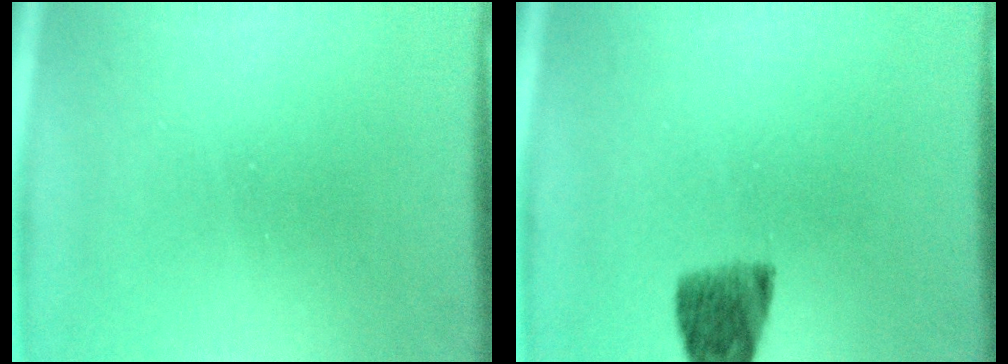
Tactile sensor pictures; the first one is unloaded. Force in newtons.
{"total": 4.7}